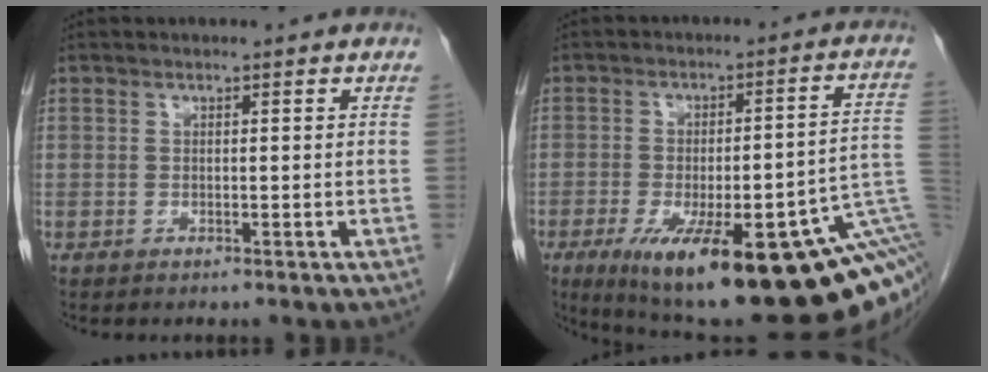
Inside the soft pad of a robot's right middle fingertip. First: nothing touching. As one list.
[{"total": 27.6, "force": [-12.6, 5.6, 23.9], "torque": [-0.248, -0.013, -0.171]}]